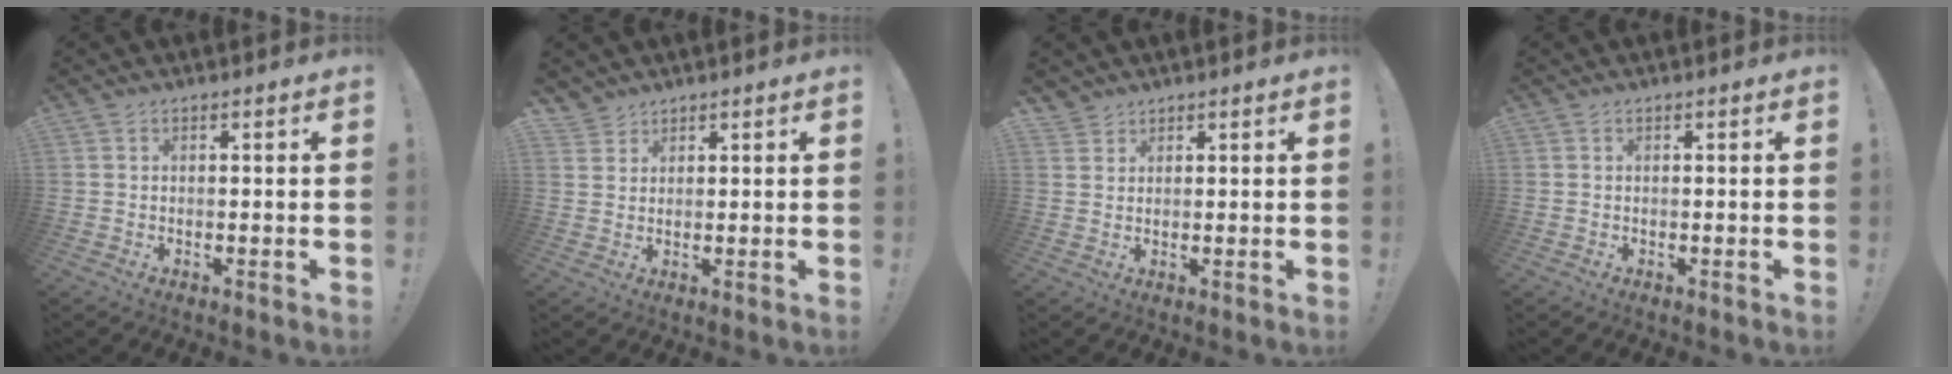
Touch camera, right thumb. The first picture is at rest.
{"total": 3.0, "force": [2.6, 1.6, 0.0], "torque": [0.005, -0.018, 0.048]}
{"total": 2.5, "force": [2.2, 1.3, 0.0], "torque": [-0.001, -0.010, 0.042]}
{"total": 0.0}